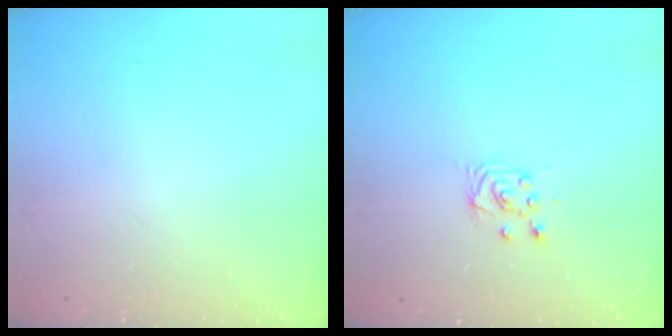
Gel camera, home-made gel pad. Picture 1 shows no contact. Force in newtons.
{"total": 5.2, "press": 5.2, "slide": 0.5}